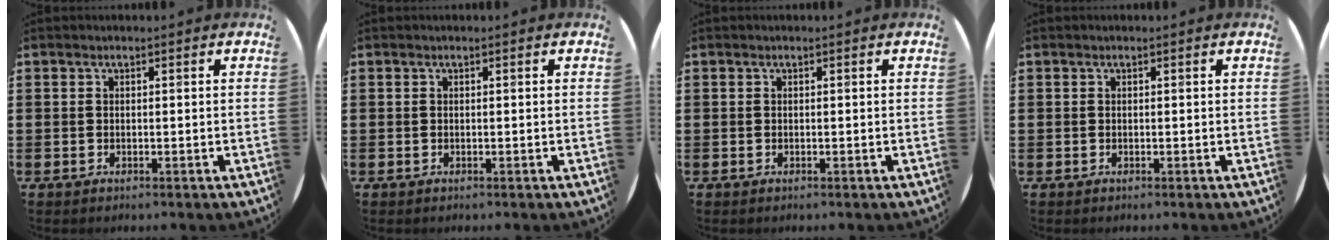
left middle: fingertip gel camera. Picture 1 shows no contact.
{"total": 0.0}
{"total": 0.0}
{"total": 0.0}